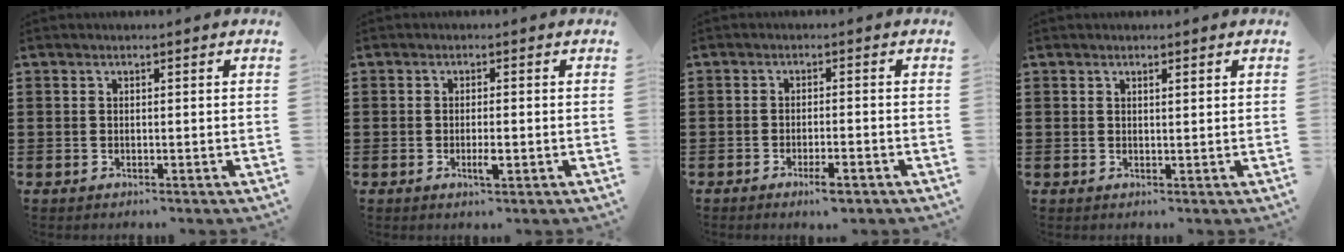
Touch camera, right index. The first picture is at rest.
{"total": 2.4, "force": [-0.9, 0.6, 2.2], "torque": [-0.043, -0.001, -0.018]}
{"total": 2.7, "force": [-1.9, 0.3, 1.8], "torque": [-0.031, 0.003, -0.034]}
{"total": 0.7, "force": [0.4, 0.1, 0.5], "torque": [-0.011, 0.000, 0.008]}